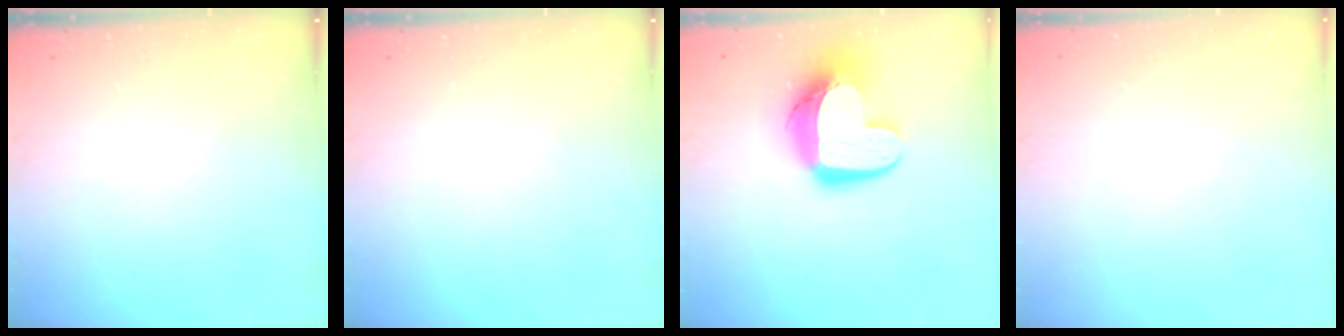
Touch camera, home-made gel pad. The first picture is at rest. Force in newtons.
{"total": 0.0}
{"total": 15.1, "press": 15.0, "slide": 1.4}
{"total": 0.0}